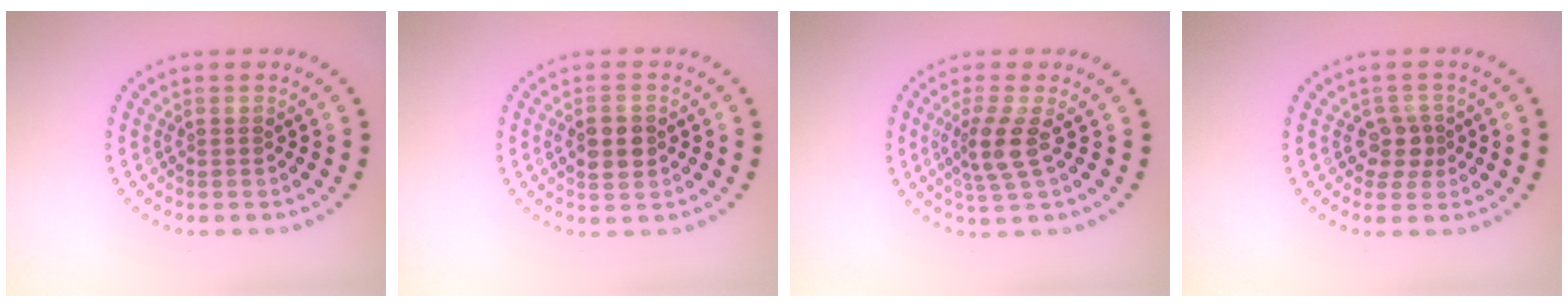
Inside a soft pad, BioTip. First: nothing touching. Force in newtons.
{"total": 2.9, "press": 2.9, "slide": 0.0}
{"total": 2.9, "press": 2.2, "slide": 1.9}
{"total": 2.1, "press": 1.6, "slide": 1.3}